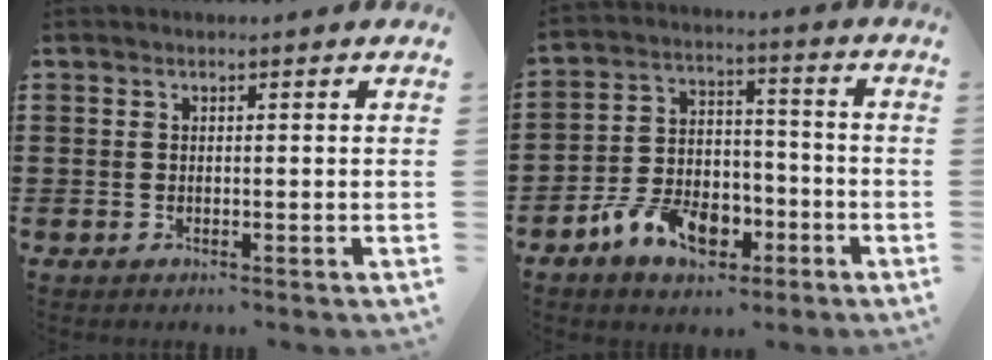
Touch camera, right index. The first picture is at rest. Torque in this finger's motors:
{"motor_torque": [1.15, 0.99, 0.30, 0.07]}